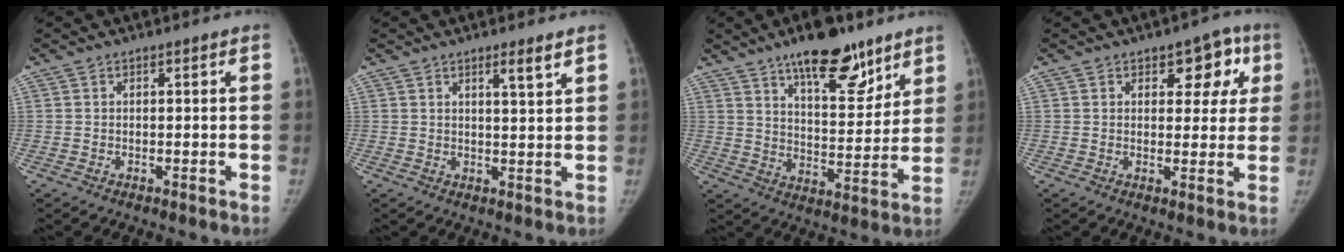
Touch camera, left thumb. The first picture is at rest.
{"total": 3.4, "force": [2.3, 0.1, 2.6], "torque": [-0.039, -0.020, 0.037]}
{"total": 16.1, "force": [10.9, 6.1, 10.1], "torque": [-0.111, -0.062, 0.173]}
{"total": 7.3, "force": [3.1, 4.4, 5.0], "torque": [-0.015, -0.007, 0.033]}